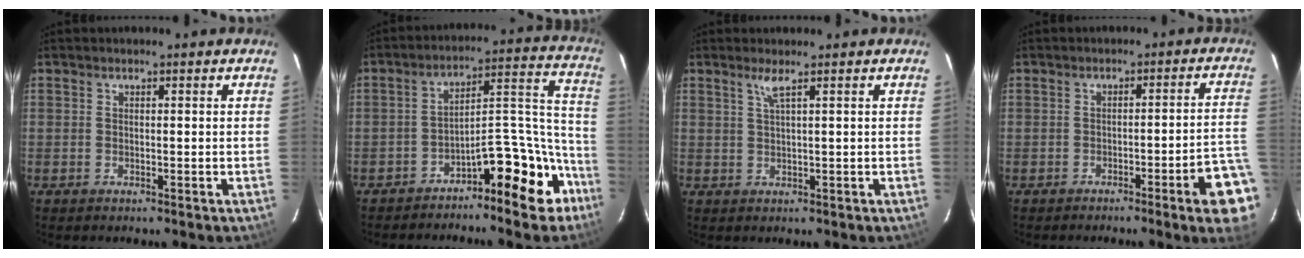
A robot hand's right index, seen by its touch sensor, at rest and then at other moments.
{"total": 13.0, "force": [-10.4, 3.5, 7.0], "torque": [-0.085, 0.072, -0.154]}
{"total": 1.8, "force": [1.1, -0.5, 1.4], "torque": [-0.026, -0.001, 0.023]}
{"total": 7.8, "force": [-4.4, 0.1, 6.5], "torque": [-0.061, 0.011, -0.049]}